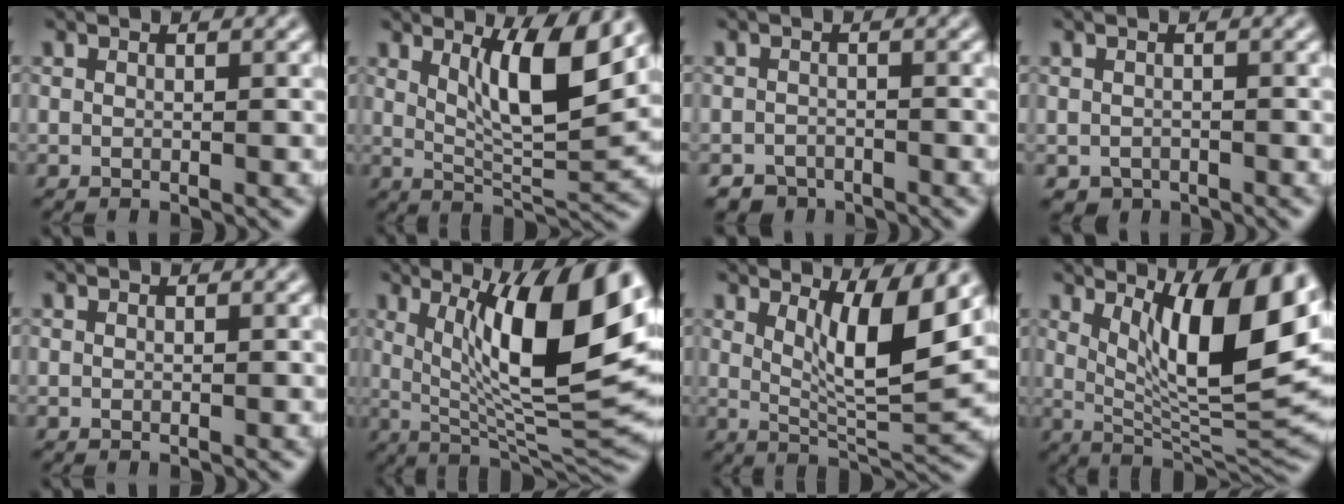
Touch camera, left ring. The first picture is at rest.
{"total": 7.0, "force": [3.1, 1.5, 6.0], "torque": [-0.095, -0.010, 0.056]}
{"total": 2.5, "force": [-2.2, 1.3, 0.1], "torque": [0.008, 0.001, -0.037]}
{"total": 1.0, "force": [-0.6, 0.7, 0.2], "torque": [0.000, -0.006, -0.010]}
{"total": 0.0}
{"total": 13.1, "force": [3.8, 3.3, 12.1], "torque": [-0.178, -0.004, 0.068]}
{"total": 6.7, "force": [2.9, 1.5, 5.9], "torque": [-0.091, -0.012, 0.051]}
{"total": 12.5, "force": [4.8, 3.5, 11.0], "torque": [-0.155, -0.003, 0.082]}